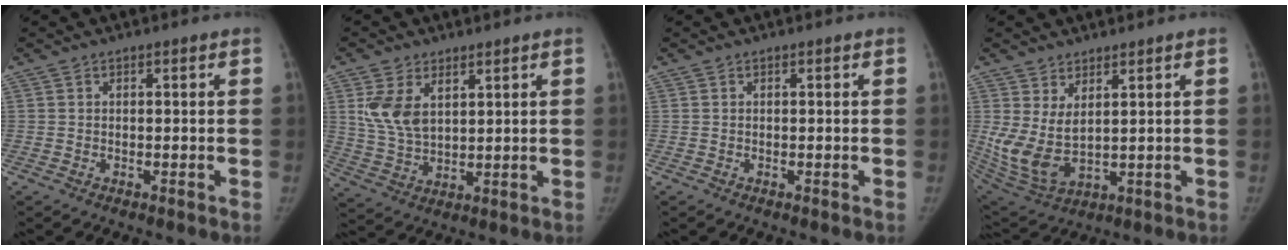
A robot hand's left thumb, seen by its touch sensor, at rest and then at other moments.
{"total": 8.3, "force": [3.4, 5.1, 5.6], "torque": [-0.095, -0.013, 0.079]}
{"total": 0.0}
{"total": 9.7, "force": [2.7, 4.9, 7.9], "torque": [-0.162, -0.025, 0.075]}